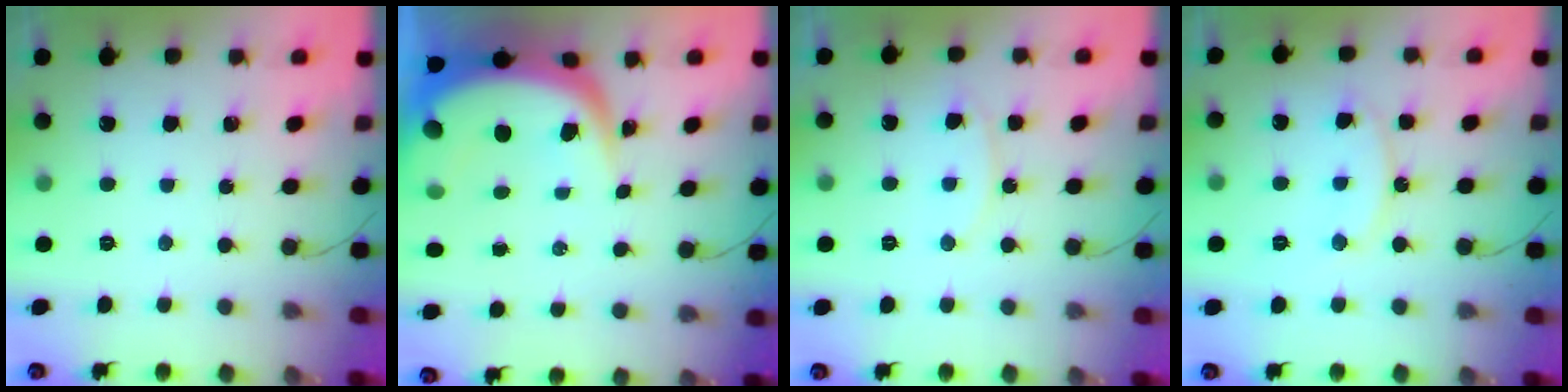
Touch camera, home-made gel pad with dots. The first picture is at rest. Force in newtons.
{"total": 11.8, "press": 11.7, "slide": 1.3}
{"total": 7.9, "press": 7.7, "slide": 1.3}
{"total": 12.5, "press": 12.4, "slide": 0.9}